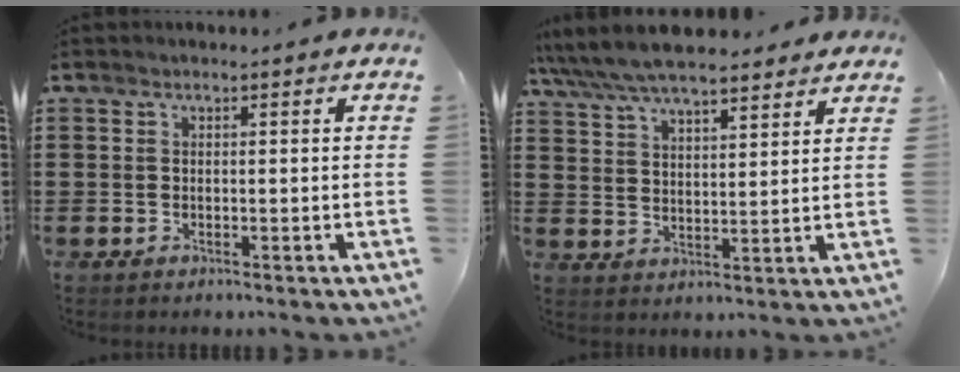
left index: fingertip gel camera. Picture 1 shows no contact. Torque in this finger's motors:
{"motor_torque": [1.44, -0.70, 1.05, 0.21]}